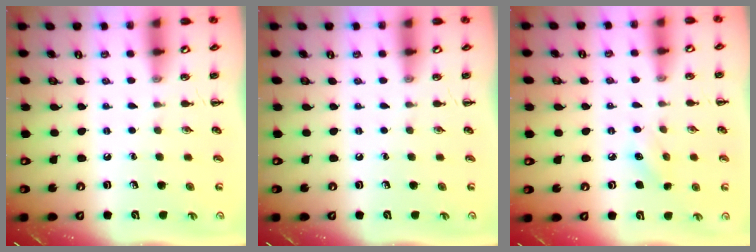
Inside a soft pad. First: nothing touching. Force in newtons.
{"total": 0.0}
{"total": 5.0, "press": 4.8, "slide": 1.3}